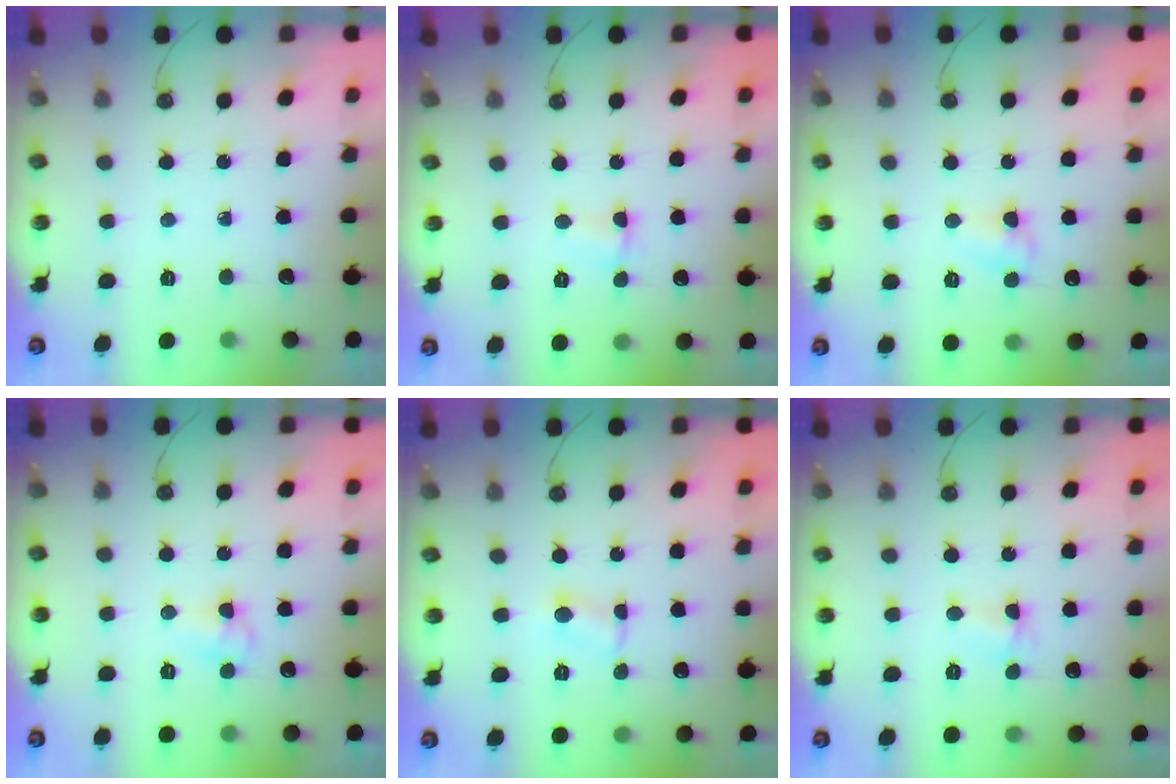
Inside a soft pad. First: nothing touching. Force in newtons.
{"total": 2.0, "press": 1.9, "slide": 0.5}
{"total": 3.8, "press": 3.8, "slide": 0.5}
{"total": 4.2, "press": 4.2, "slide": 0.8}
{"total": 2.7, "press": 2.6, "slide": 0.5}
{"total": 3.0, "press": 2.9, "slide": 0.5}